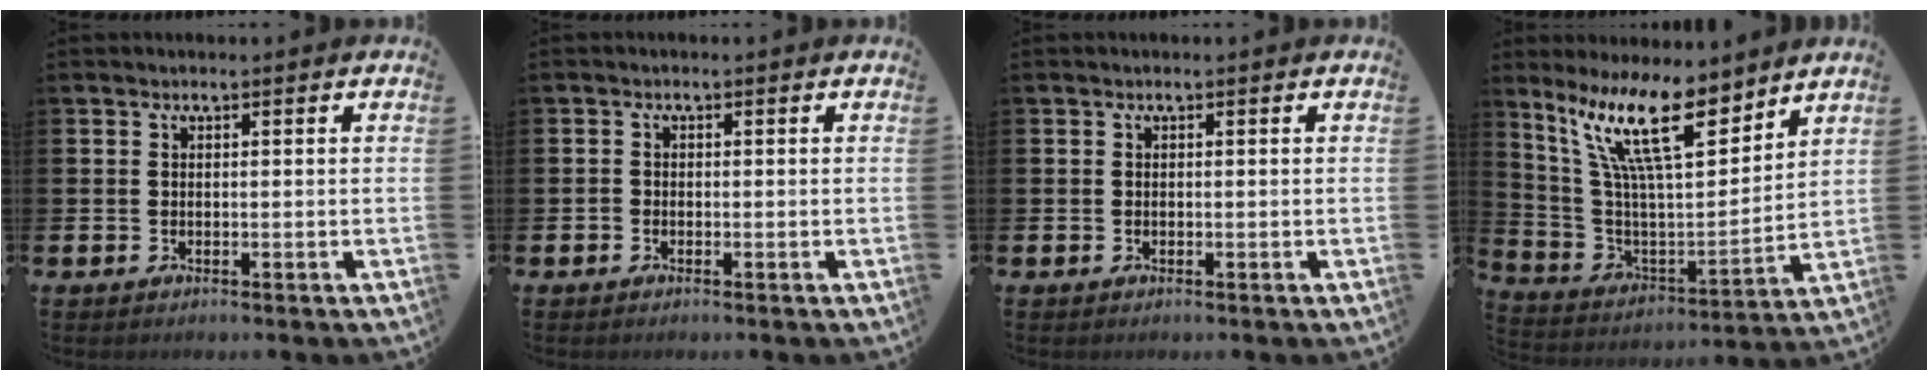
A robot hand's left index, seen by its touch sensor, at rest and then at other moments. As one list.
[{"total": 0.8, "force": [-0.5, 0.6, 0.3], "torque": [-0.001, 0.000, -0.012]}, {"total": 0.0}, {"total": 14.1, "force": [9.6, 3.8, 9.6], "torque": [-0.220, -0.049, 0.169]}]